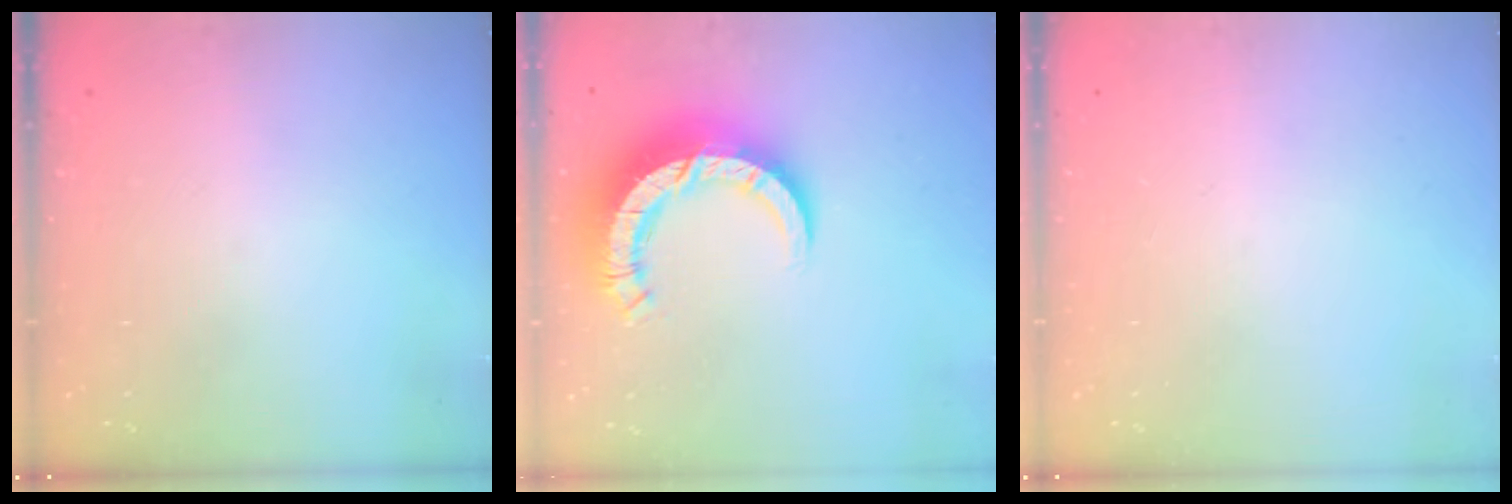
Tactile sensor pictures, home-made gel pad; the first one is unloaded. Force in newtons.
{"total": 11.3, "press": 11.2, "slide": 1.3}
{"total": 0.0}